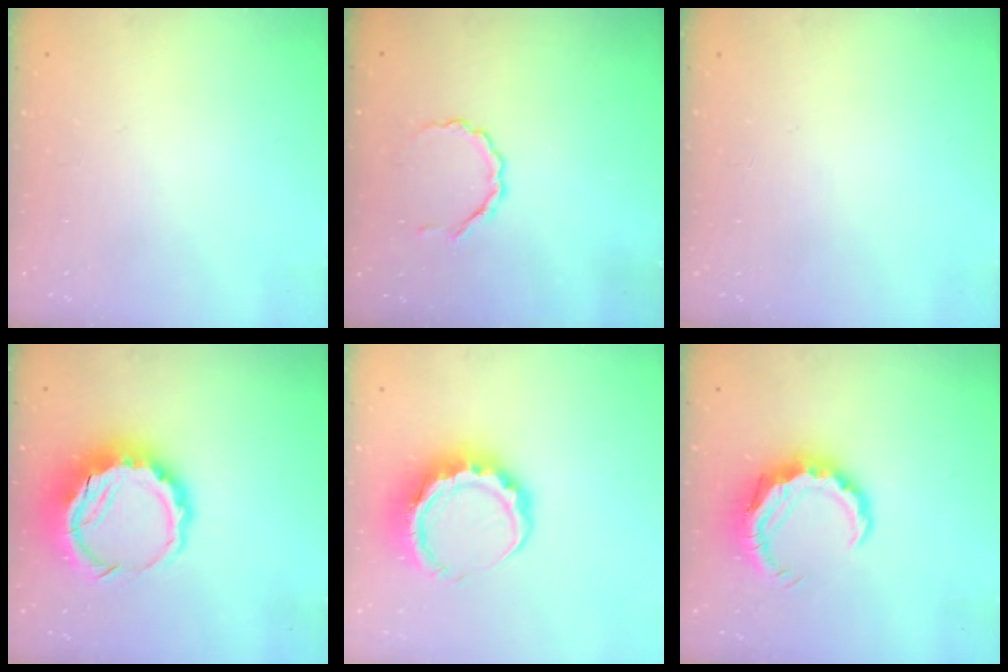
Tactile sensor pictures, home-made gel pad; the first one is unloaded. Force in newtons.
{"total": 3.5, "press": 3.4, "slide": 1.1}
{"total": 0.0}
{"total": 10.7, "press": 10.4, "slide": 2.6}
{"total": 10.2, "press": 10.0, "slide": 1.9}
{"total": 8.5, "press": 8.4, "slide": 1.0}